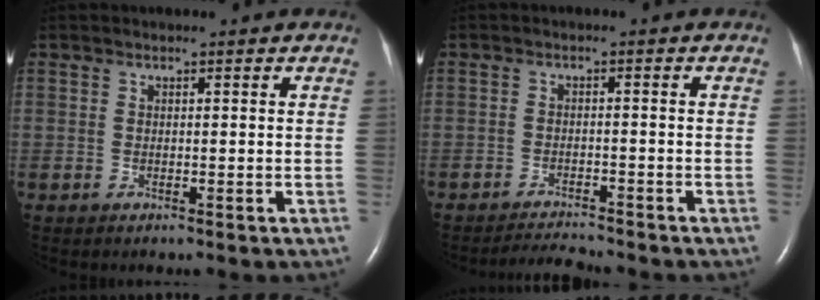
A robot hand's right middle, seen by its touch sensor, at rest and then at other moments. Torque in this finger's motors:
{"motor_torque": [-0.06, -0.03, -0.01, 0.00]}